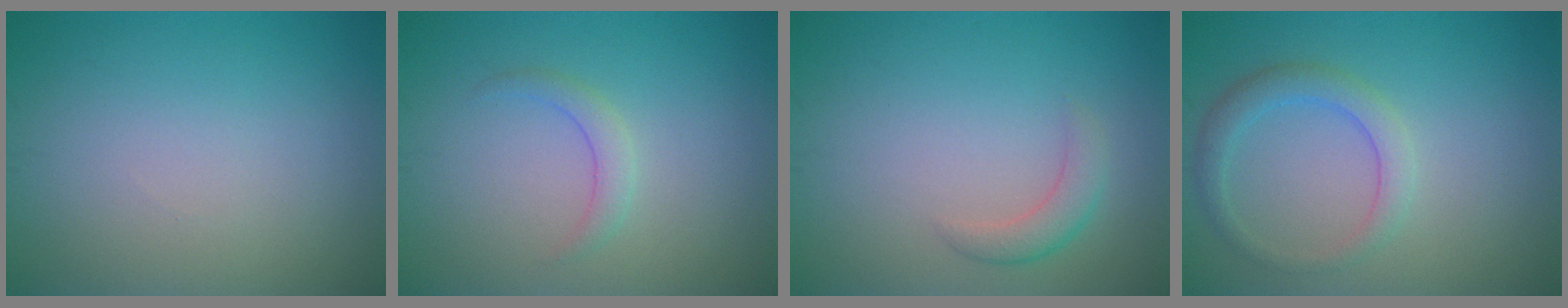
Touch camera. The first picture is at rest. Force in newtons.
{"total": 1.5, "press": 1.5, "slide": 0.0}
{"total": 2.0, "press": 2.0, "slide": 0.1}
{"total": 2.6, "press": 2.6, "slide": 0.2}